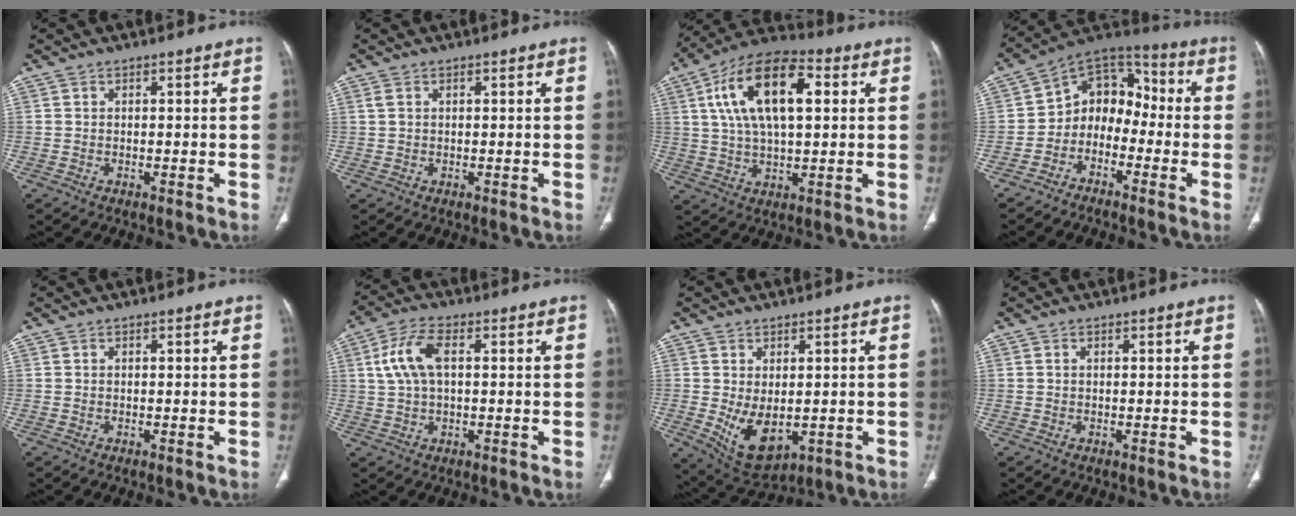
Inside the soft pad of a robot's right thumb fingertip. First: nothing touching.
{"total": 1.1, "force": [0.4, 0.7, 0.7], "torque": [-0.021, 0.008, 0.013]}
{"total": 18.2, "force": [4.8, 8.7, 15.2], "torque": [-0.263, 0.015, 0.077]}
{"total": 10.7, "force": [-3.5, 8.4, 5.7], "torque": [-0.054, 0.072, -0.080]}
{"total": 0.0}
{"total": 8.2, "force": [1.5, 4.2, 6.9], "torque": [-0.150, 0.018, 0.030]}
{"total": 8.9, "force": [-1.1, 5.3, 7.0], "torque": [-0.111, -0.011, 0.007]}
{"total": 0.0}